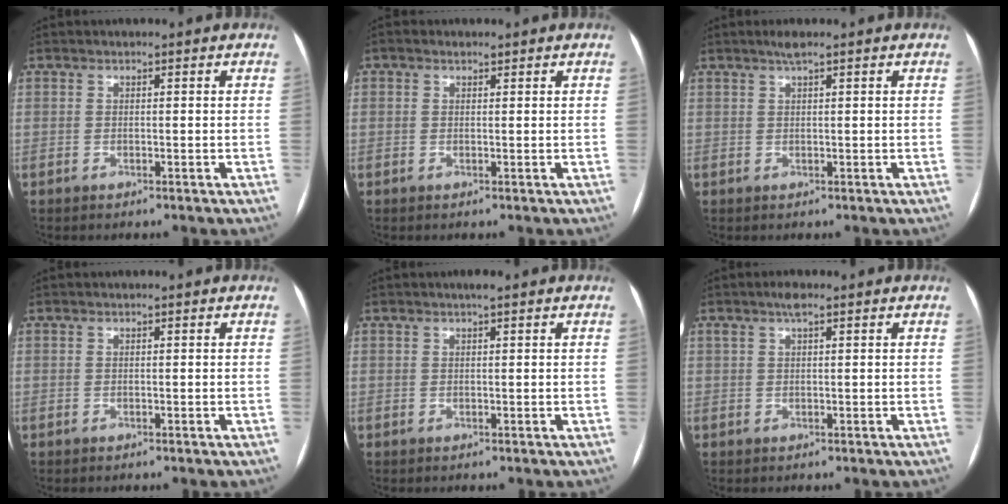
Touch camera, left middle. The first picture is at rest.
{"total": 0.8, "force": [0.5, 0.5, 0.4], "torque": [-0.009, 0.004, 0.006]}
{"total": 1.6, "force": [1.1, -0.1, 1.1], "torque": [-0.024, 0.007, 0.020]}
{"total": 0.0}
{"total": 1.1, "force": [0.8, 0.0, 0.8], "torque": [-0.015, 0.006, 0.011]}
{"total": 1.8, "force": [1.1, 0.3, 1.4], "torque": [-0.029, 0.012, 0.018]}